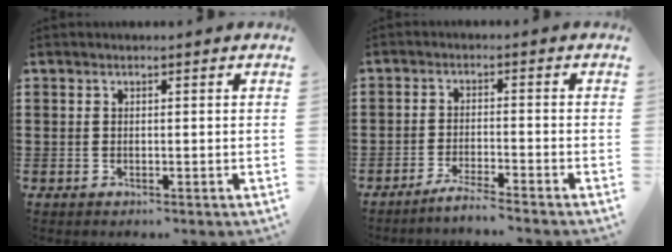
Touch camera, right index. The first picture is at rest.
{"total": 3.0, "force": [-2.8, -0.5, 1.0], "torque": [-0.017, -0.001, -0.054]}